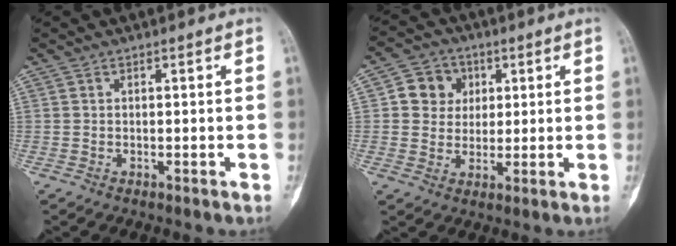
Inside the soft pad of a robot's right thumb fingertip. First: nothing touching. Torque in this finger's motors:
{"motor_torque": [-0.02, 0.04, 0.27, -0.24, 0.02]}